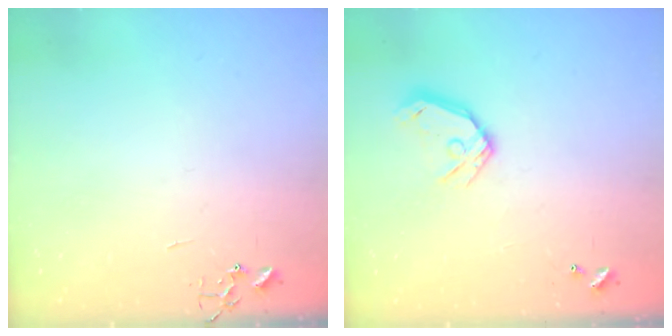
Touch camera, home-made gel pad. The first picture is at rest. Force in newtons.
{"total": 11.2, "press": 11.0, "slide": 1.8}